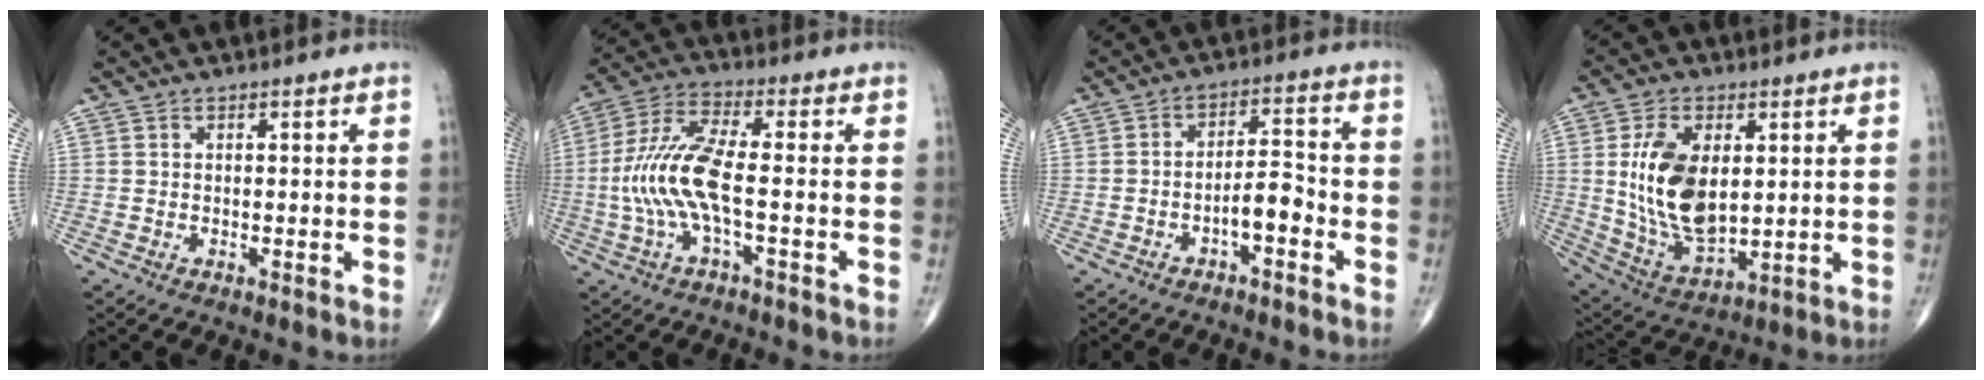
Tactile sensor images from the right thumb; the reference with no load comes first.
{"total": 11.7, "force": [-1.8, 3.3, 11.1], "torque": [-0.258, 0.032, -0.038]}
{"total": 5.6, "force": [-2.5, 2.2, 4.5], "torque": [-0.065, 0.033, -0.042]}
{"total": 15.5, "force": [2.2, 8.7, 12.6], "torque": [-0.222, -0.018, 0.053]}